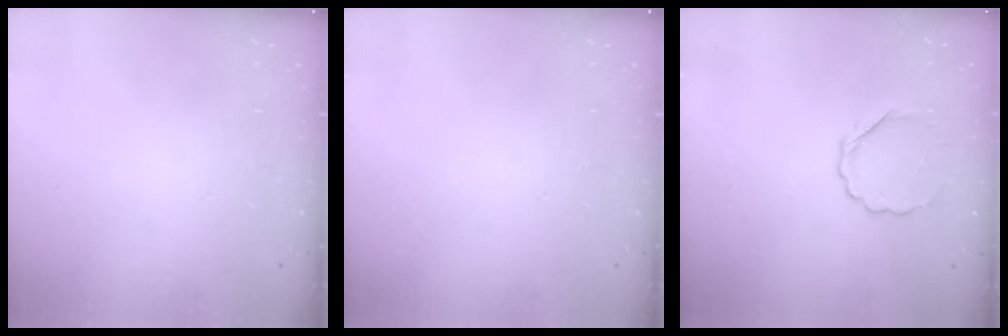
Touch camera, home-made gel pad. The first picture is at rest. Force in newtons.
{"total": 0.0}
{"total": 4.7, "press": 4.6, "slide": 1.1}